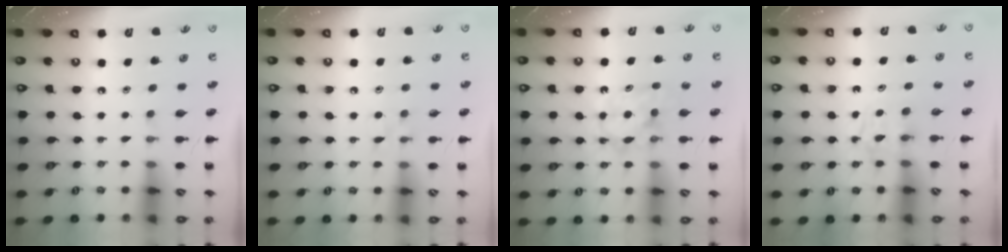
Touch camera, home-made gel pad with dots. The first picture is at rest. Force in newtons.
{"total": 4.1, "press": 3.9, "slide": 1.5}
{"total": 5.9, "press": 5.8, "slide": 0.8}
{"total": 3.2, "press": 2.8, "slide": 1.5}